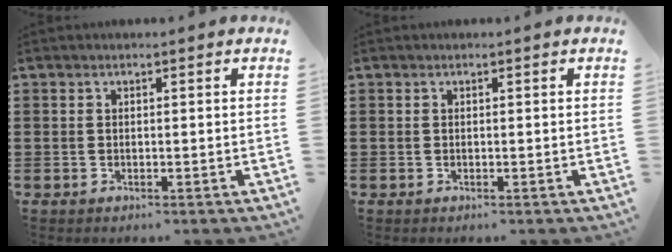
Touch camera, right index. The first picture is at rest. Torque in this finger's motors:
{"motor_torque": [0.00, 0.00, 0.00, 0.00]}